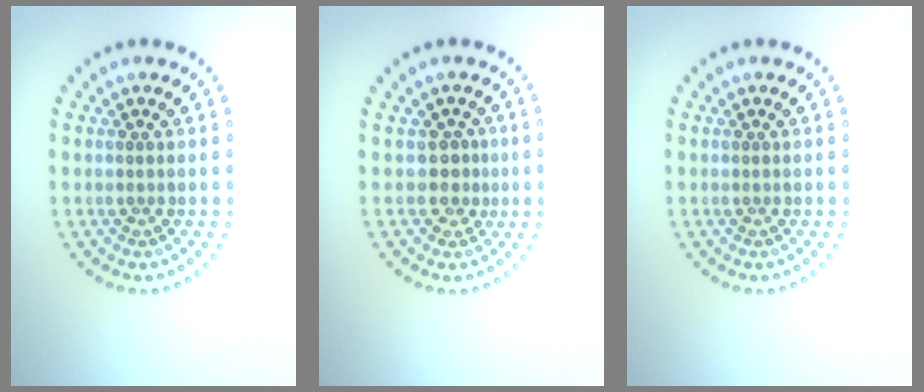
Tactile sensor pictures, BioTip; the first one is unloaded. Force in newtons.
{"total": 2.0, "press": 1.4, "slide": 1.4}
{"total": 0.0}